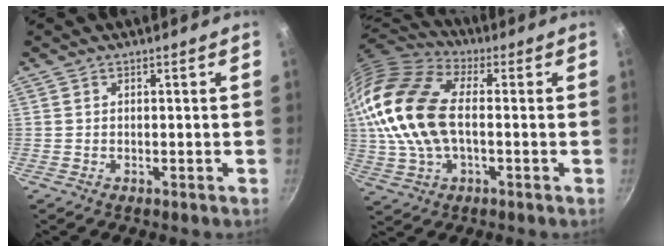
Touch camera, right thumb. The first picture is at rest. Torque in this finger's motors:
{"motor_torque": [-0.70, 2.33, 2.26, -0.20, 0.74]}